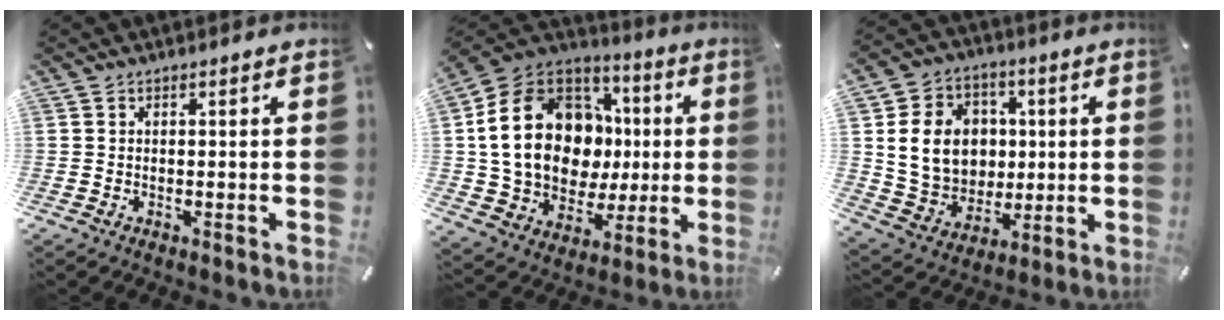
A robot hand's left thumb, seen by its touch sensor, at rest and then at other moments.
{"total": 22.4, "force": [2.5, 17.4, 13.9], "torque": [-0.268, -0.004, 0.060]}
{"total": 14.6, "force": [1.8, 12.9, 6.6], "torque": [-0.132, 0.011, 0.042]}